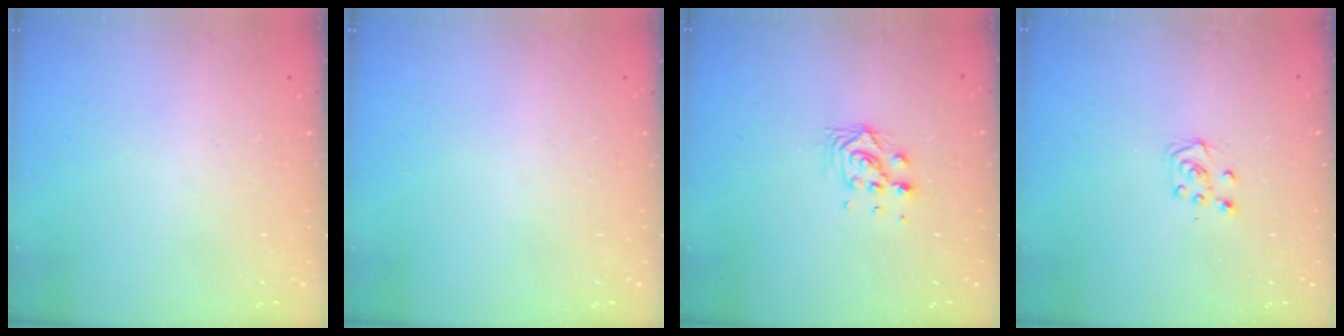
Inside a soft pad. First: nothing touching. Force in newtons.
{"total": 0.0}
{"total": 7.0, "press": 7.0, "slide": 0.5}
{"total": 5.0, "press": 4.9, "slide": 0.6}